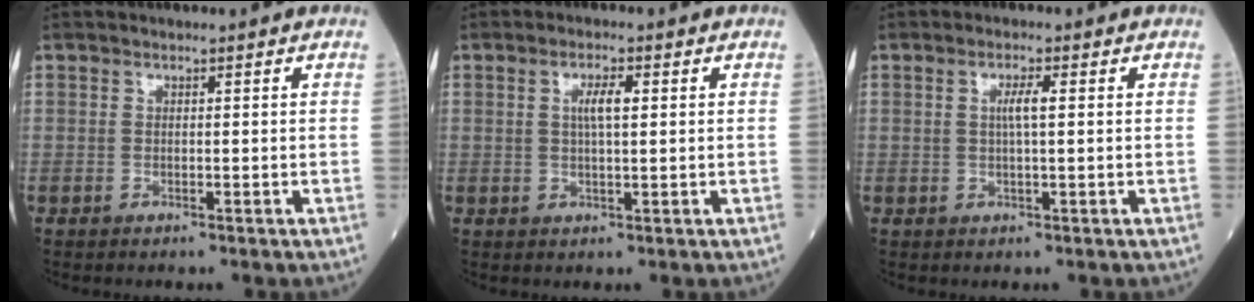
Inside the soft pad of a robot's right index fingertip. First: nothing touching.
{"total": 3.2, "force": [0.8, 0.6, 3.1], "torque": [-0.060, 0.003, 0.015]}
{"total": 2.5, "force": [0.4, 0.0, 2.4], "torque": [-0.047, 0.001, 0.006]}